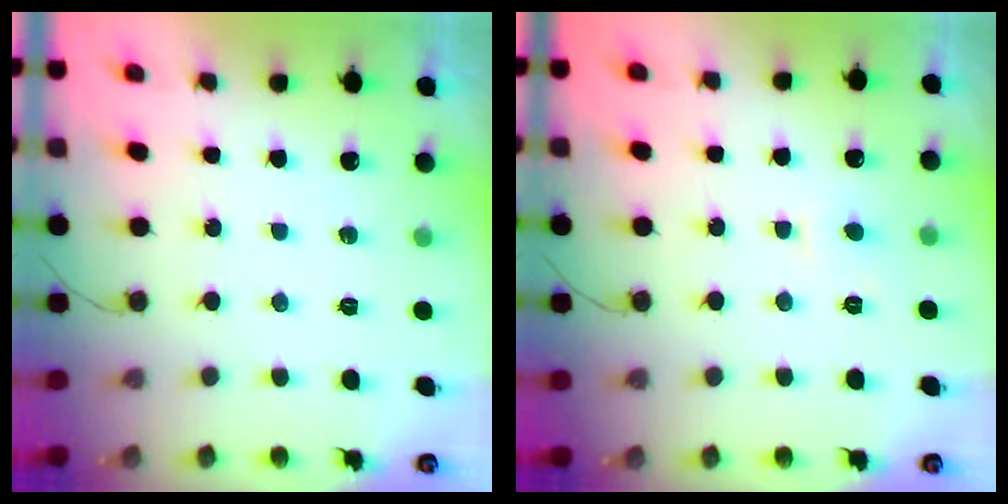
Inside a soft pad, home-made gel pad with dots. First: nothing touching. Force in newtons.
{"total": 4.3, "press": 4.3, "slide": 0.4}